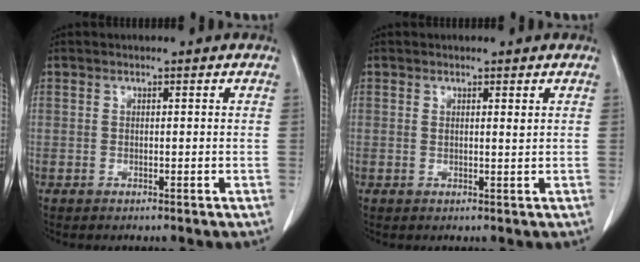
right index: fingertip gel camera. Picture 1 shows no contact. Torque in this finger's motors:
{"motor_torque": [-0.08, 0.08, -0.01, 0.00]}